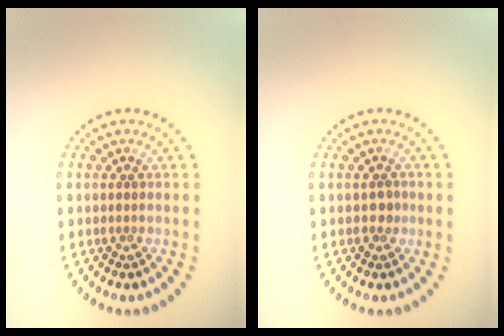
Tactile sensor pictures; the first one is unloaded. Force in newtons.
{"total": 0.8, "press": 0.8, "slide": 0.2}